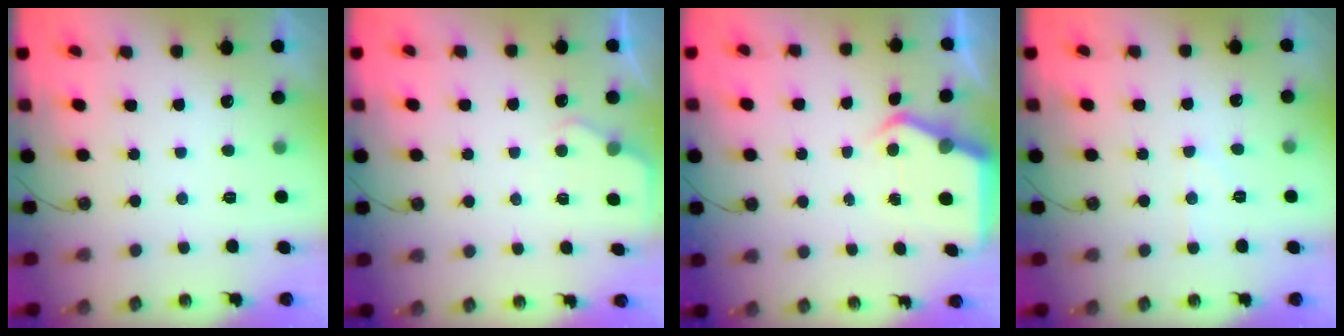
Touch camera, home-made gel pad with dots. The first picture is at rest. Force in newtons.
{"total": 3.0, "press": 2.9, "slide": 0.4}
{"total": 5.1, "press": 5.1, "slide": 0.5}
{"total": 5.3, "press": 5.2, "slide": 0.6}